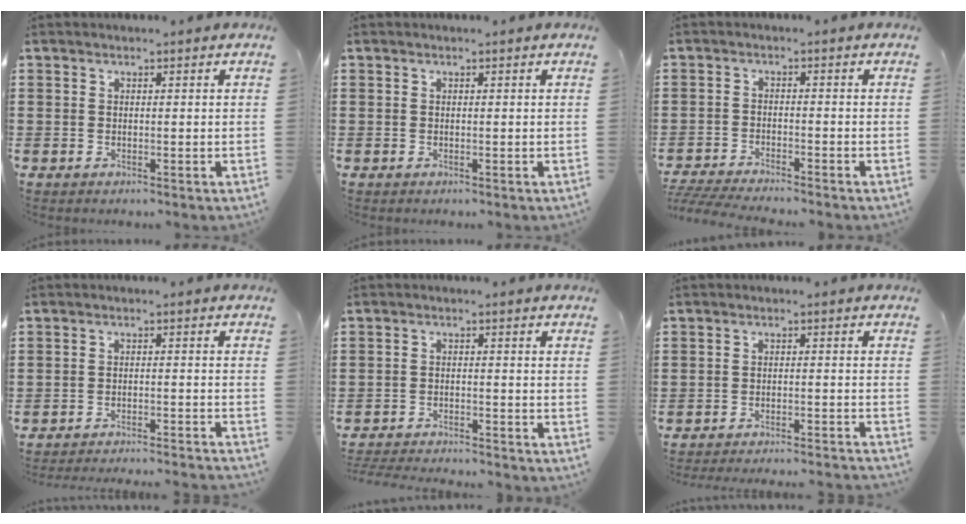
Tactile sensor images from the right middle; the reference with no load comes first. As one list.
[{"total": 0.0}, {"total": 3.7, "force": [-3.6, 0.0, 0.8], "torque": [-0.035, -0.012, -0.081]}, {"total": 2.9, "force": [-2.9, -0.4, 0.3], "torque": [-0.006, 0.001, -0.061]}, {"total": 3.1, "force": [-3.1, 0.0, 0.2], "torque": [-0.013, -0.003, -0.069]}, {"total": 2.8, "force": [-2.7, -0.3, 0.3], "torque": [-0.006, 0.003, -0.058]}]